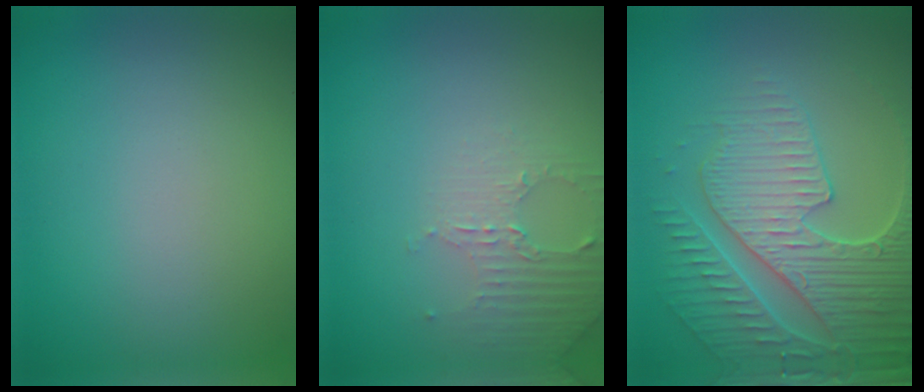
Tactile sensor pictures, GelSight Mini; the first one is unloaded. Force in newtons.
{"total": 2.6, "press": 2.5, "slide": 0.7}
{"total": 6.7, "press": 5.5, "slide": 3.9}